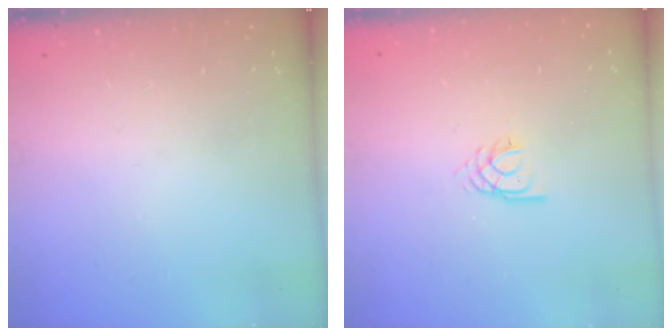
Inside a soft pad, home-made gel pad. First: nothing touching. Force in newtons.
{"total": 2.3, "press": 2.3, "slide": 0.2}